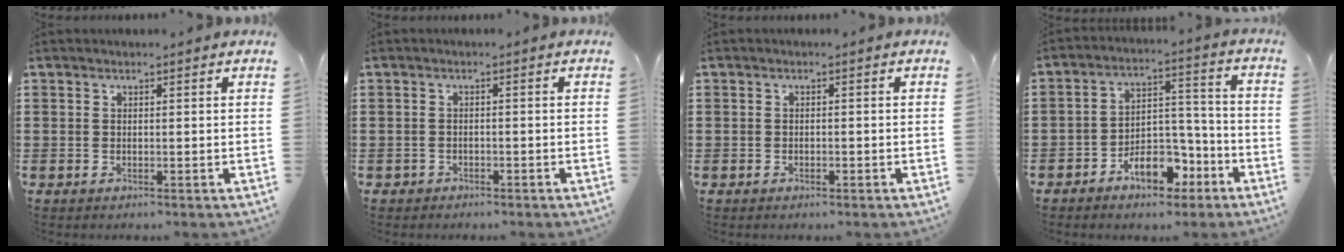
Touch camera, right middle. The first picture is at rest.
{"total": 1.3, "force": [-1.2, 0.6, -0.1], "torque": [-0.002, 0.003, -0.028]}
{"total": 1.0, "force": [-0.8, 0.6, 0.1], "torque": [-0.003, 0.000, -0.018]}
{"total": 8.5, "force": [-5.3, 4.6, 4.7], "torque": [-0.070, 0.024, -0.097]}